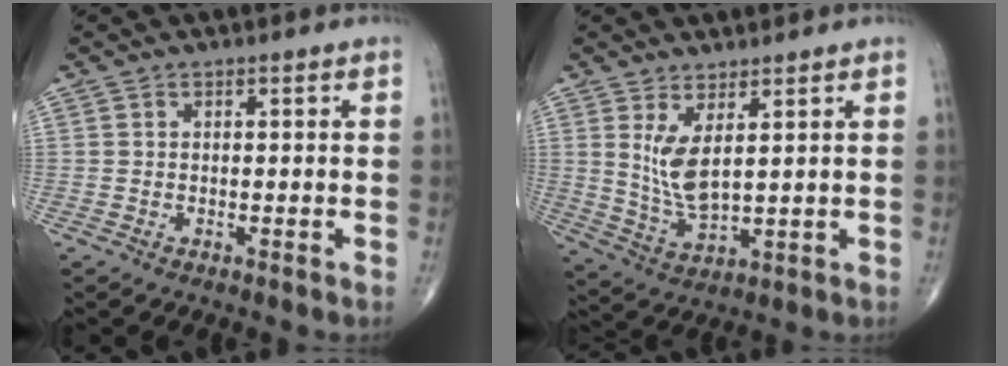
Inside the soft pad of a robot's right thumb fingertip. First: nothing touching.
{"total": 7.1, "force": [2.5, 2.5, 6.2], "torque": [-0.126, -0.032, 0.060]}